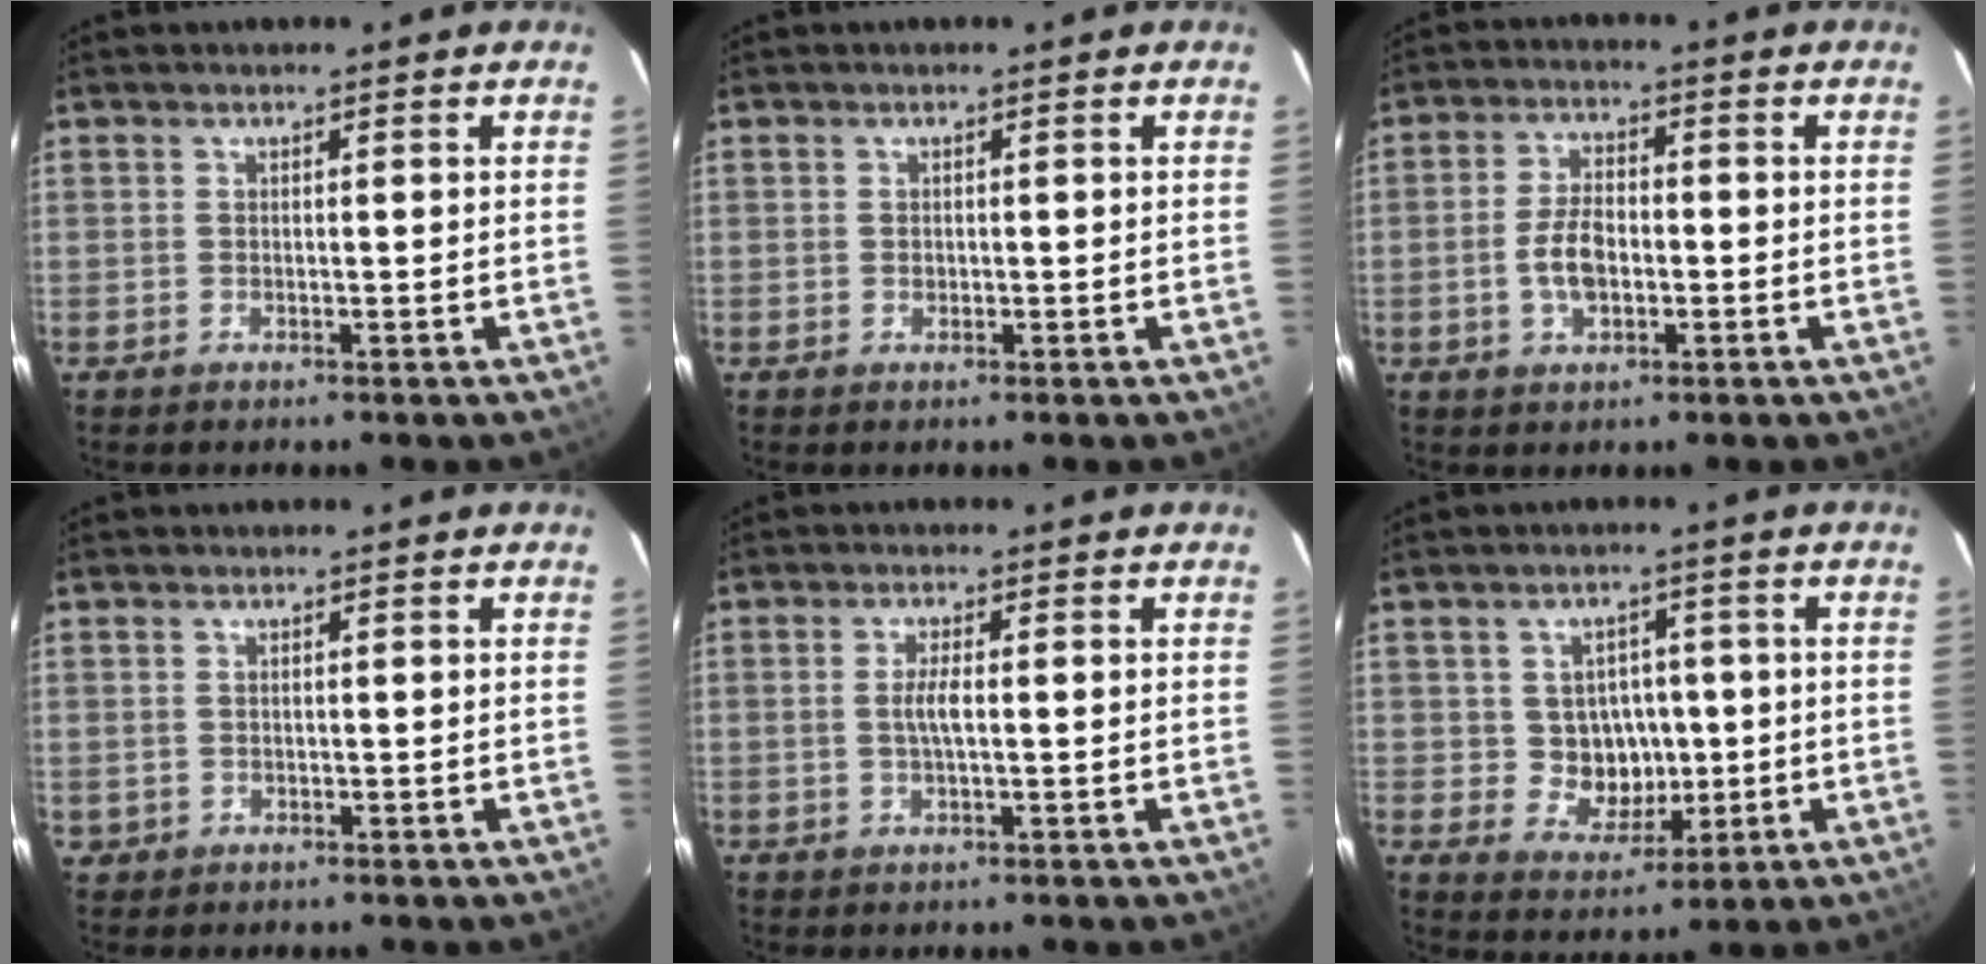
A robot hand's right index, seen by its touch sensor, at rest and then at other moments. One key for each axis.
{"total": 0.7, "fx": 0.0, "fy": 0.7, "fz": 0.1, "tx": 0.001, "ty": -0.001, "tz": 0.001}
{"total": 6.3, "fx": -1.5, "fy": 3.6, "fz": 5.0, "tx": -0.103, "ty": 0.005, "tz": -0.023}
{"total": 1.3, "fx": -0.1, "fy": 1.3, "fz": 0.1, "tx": 0.001, "ty": 0.001, "tz": 0.002}
{"total": 2.7, "fx": -0.2, "fy": 0.3, "fz": 2.7, "tx": -0.054, "ty": 0.000, "tz": -0.003}
{"total": 7.2, "fx": -0.1, "fy": 6.8, "fz": 2.6, "tx": -0.054, "ty": 0.009, "tz": 0.015}